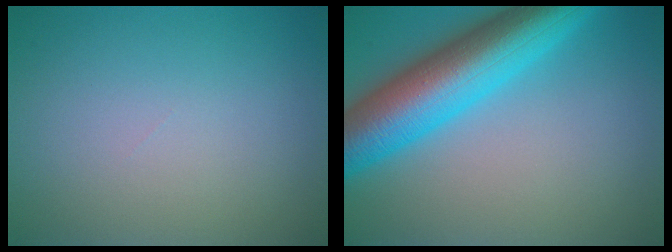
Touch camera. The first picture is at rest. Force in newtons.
{"total": 10.9, "press": 10.8, "slide": 0.3}